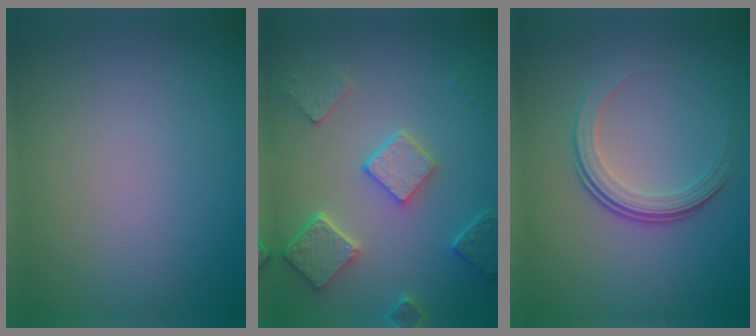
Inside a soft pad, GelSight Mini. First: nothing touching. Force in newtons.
{"total": 4.9, "press": 3.9, "slide": 2.8}
{"total": 3.6, "press": 2.4, "slide": 2.7}